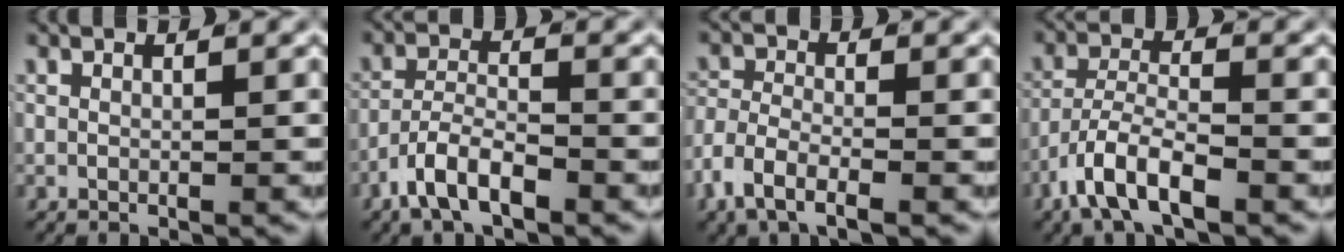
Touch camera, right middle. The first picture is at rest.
{"total": 4.4, "force": [-2.9, 1.9, 2.8], "torque": [-0.048, -0.001, -0.057]}
{"total": 4.3, "force": [-2.3, 2.2, 2.9], "torque": [-0.068, -0.009, -0.038]}
{"total": 4.8, "force": [-3.0, 1.8, 3.3], "torque": [-0.065, -0.003, -0.056]}